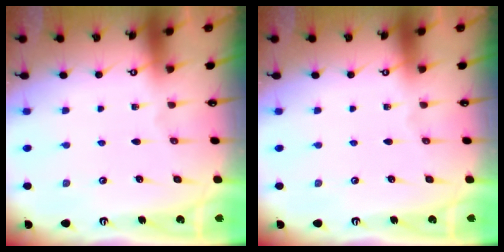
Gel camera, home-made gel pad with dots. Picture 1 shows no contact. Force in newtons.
{"total": 0.0}